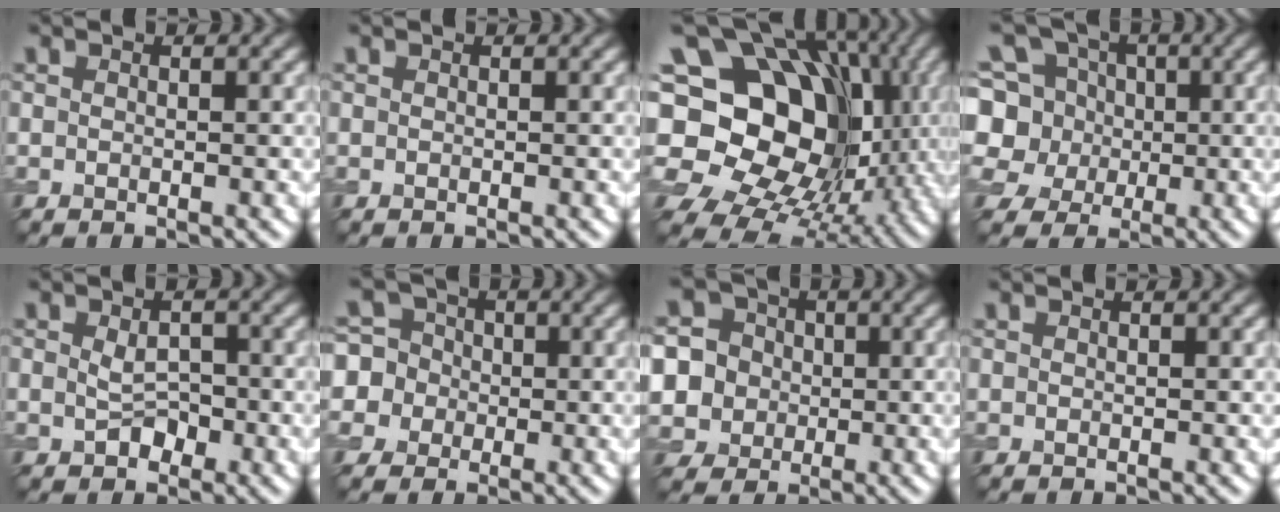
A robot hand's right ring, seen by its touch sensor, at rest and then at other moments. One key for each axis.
{"total": 0.0}
{"total": 18.8, "fx": 0.5, "fy": 14.7, "fz": 11.7, "tx": -0.188, "ty": 0.010, "tz": 0.015}
{"total": 9.2, "fx": 1.3, "fy": 8.1, "fz": 4.0, "tx": -0.104, "ty": 0.037, "tz": -0.013}
{"total": 2.6, "fx": -0.4, "fy": 1.9, "fz": 1.7, "tx": -0.030, "ty": -0.002, "tz": -0.008}
{"total": 6.9, "fx": -0.3, "fy": 6.6, "fz": 1.7, "tx": -0.044, "ty": 0.034, "tz": -0.042}
{"total": 9.0, "fx": -0.2, "fy": 8.6, "fz": 2.4, "tx": -0.084, "ty": 0.014, "tz": -0.020}
{"total": 0.0}